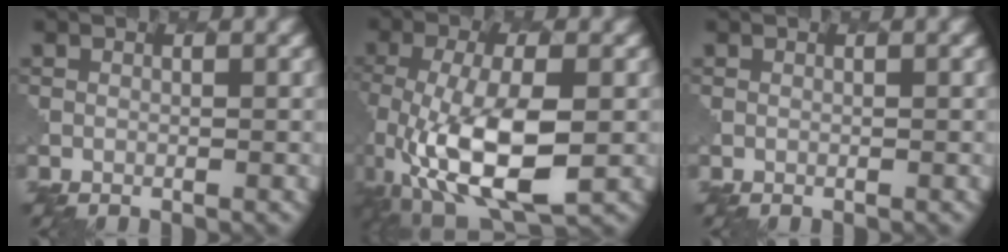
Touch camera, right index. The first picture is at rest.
{"total": 10.3, "force": [-3.0, 4.2, 9.0], "torque": [-0.182, -0.017, -0.046]}
{"total": 0.0}